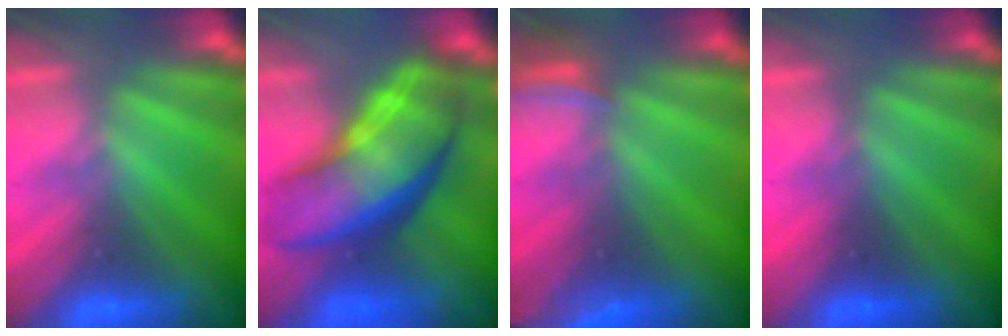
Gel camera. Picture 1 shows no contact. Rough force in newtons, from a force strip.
{"total": 7.5}
{"total": 2.6}
{"total": 3.1}